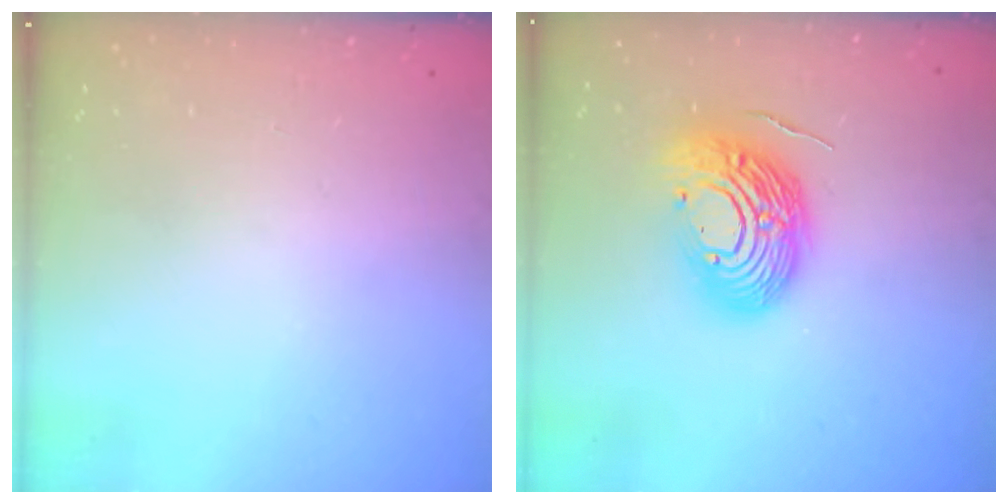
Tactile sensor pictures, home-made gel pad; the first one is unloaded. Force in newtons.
{"total": 15.3, "press": 15.1, "slide": 2.2}